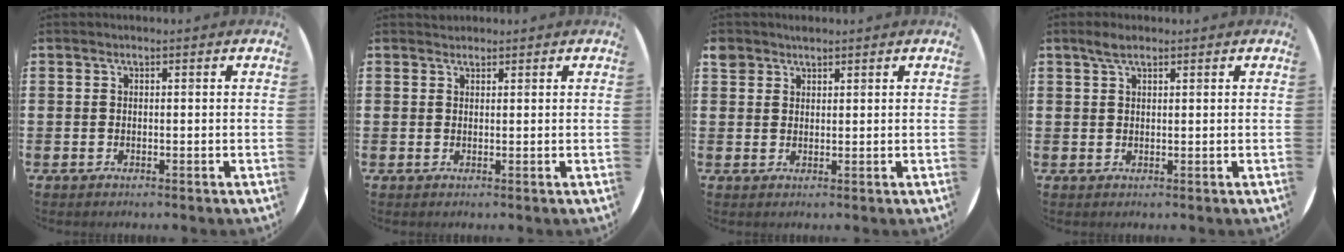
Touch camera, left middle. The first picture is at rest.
{"total": 0.9, "force": [0.9, 0.3, -0.2], "torque": [0.002, 0.003, 0.017]}
{"total": 1.9, "force": [1.6, 1.0, 0.0], "torque": [-0.002, 0.004, 0.033]}
{"total": 2.2, "force": [1.6, 0.8, 1.2], "torque": [-0.018, 0.003, 0.028]}